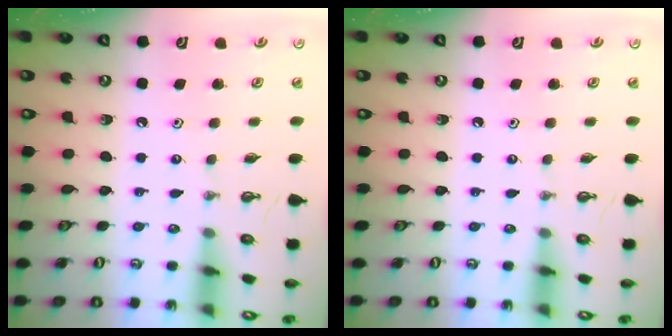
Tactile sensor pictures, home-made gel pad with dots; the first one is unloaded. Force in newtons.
{"total": 0.0}